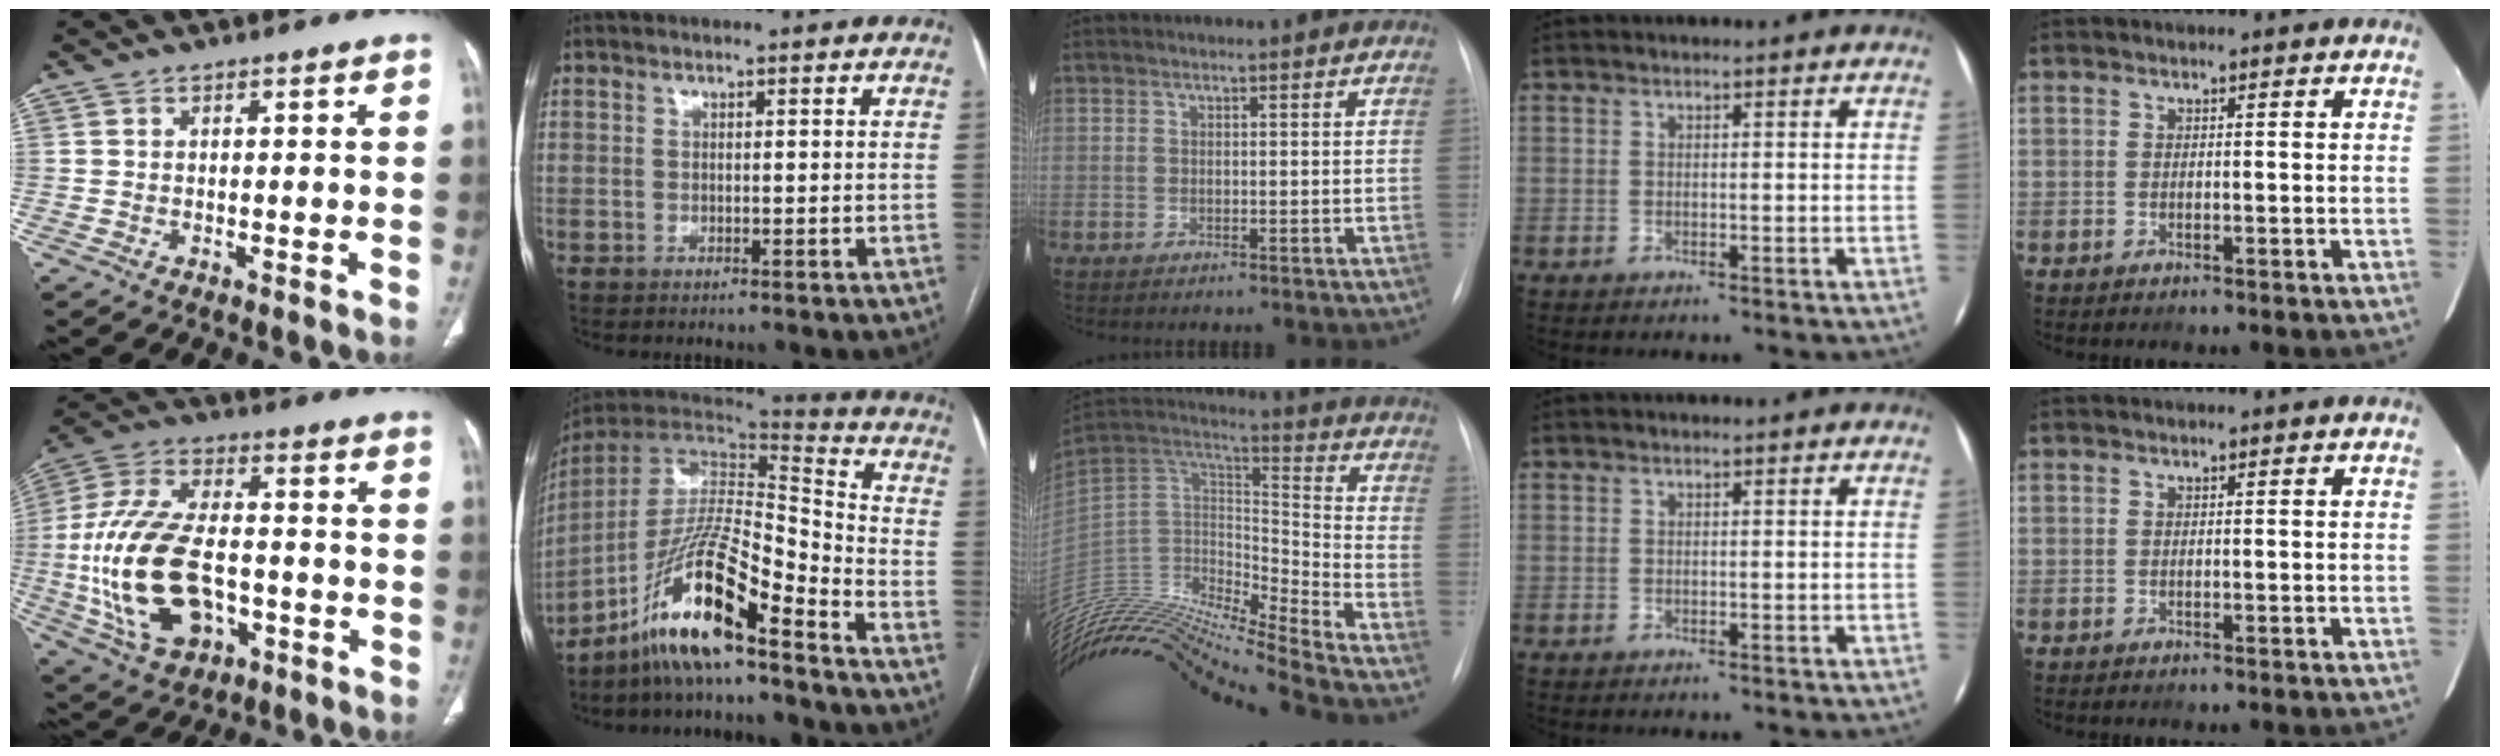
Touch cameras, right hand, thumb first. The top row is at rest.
{"thumb": {"total": 21.5, "force": [-4.1, 12.5, 17.0], "torque": [-0.342, 0.016, -0.062]}, "index": {"total": 16.2, "force": [-11.4, 1.4, 11.4], "torque": [-0.223, 0.000, -0.211]}, "middle": {"total": 24.7, "force": [-23.2, -0.7, 8.5], "torque": [-0.178, 0.012, -0.400]}}